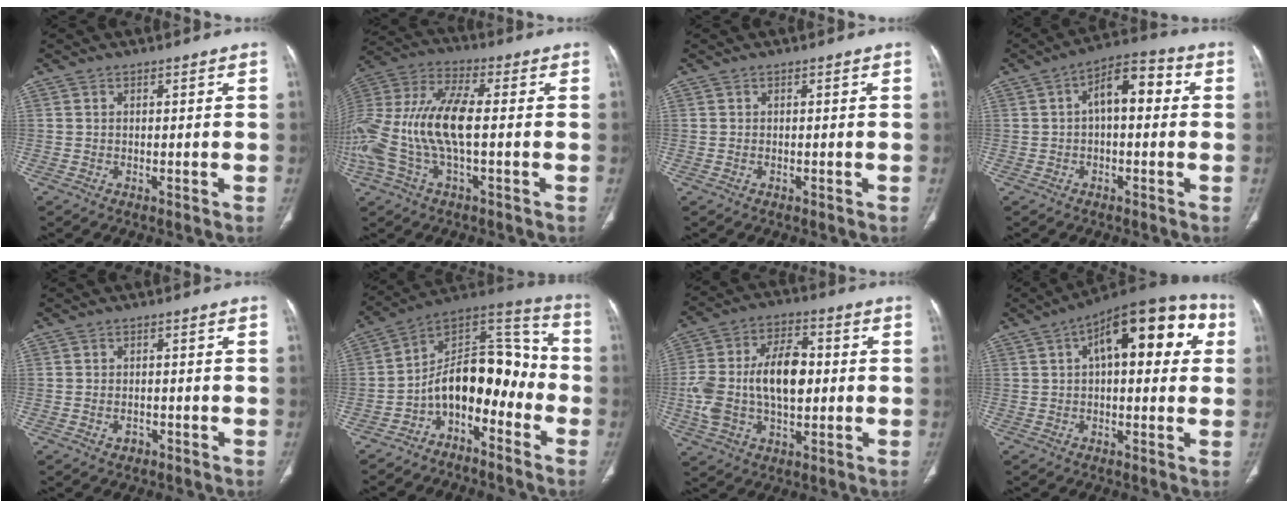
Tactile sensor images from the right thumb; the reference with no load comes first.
{"total": 19.8, "force": [-1.9, 7.9, 18.1], "torque": [-0.430, 0.024, -0.036]}
{"total": 0.0}
{"total": 8.9, "force": [1.0, 4.6, 7.5], "torque": [-0.100, 0.032, 0.007]}
{"total": 1.8, "force": [-0.7, 1.4, 0.9], "torque": [-0.014, 0.009, -0.005]}
{"total": 14.7, "force": [-5.4, 8.6, 10.6], "torque": [-0.129, 0.108, -0.100]}
{"total": 16.4, "force": [0.0, 9.5, 13.4], "torque": [-0.246, 0.025, 0.002]}
{"total": 19.2, "force": [5.5, 8.8, 16.2], "torque": [-0.190, 0.034, 0.071]}